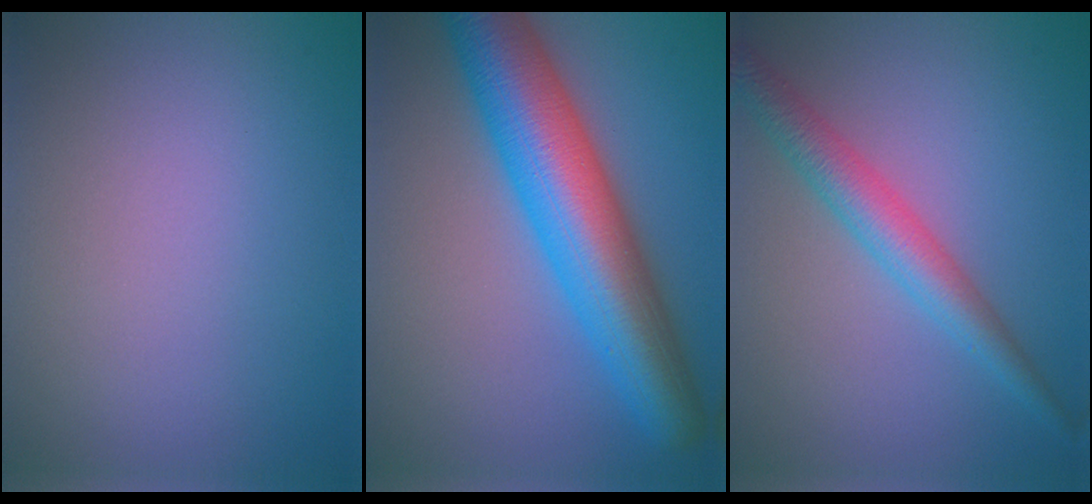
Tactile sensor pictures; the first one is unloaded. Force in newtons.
{"total": 11.0, "press": 11.0, "slide": 0.2}
{"total": 3.9, "press": 3.9, "slide": 0.1}